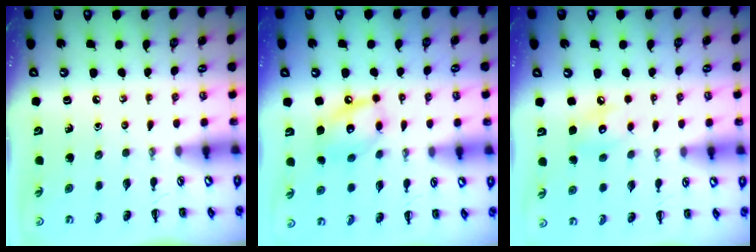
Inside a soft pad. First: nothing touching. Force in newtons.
{"total": 11.4, "press": 11.3, "slide": 1.0}
{"total": 6.7, "press": 6.6, "slide": 1.1}